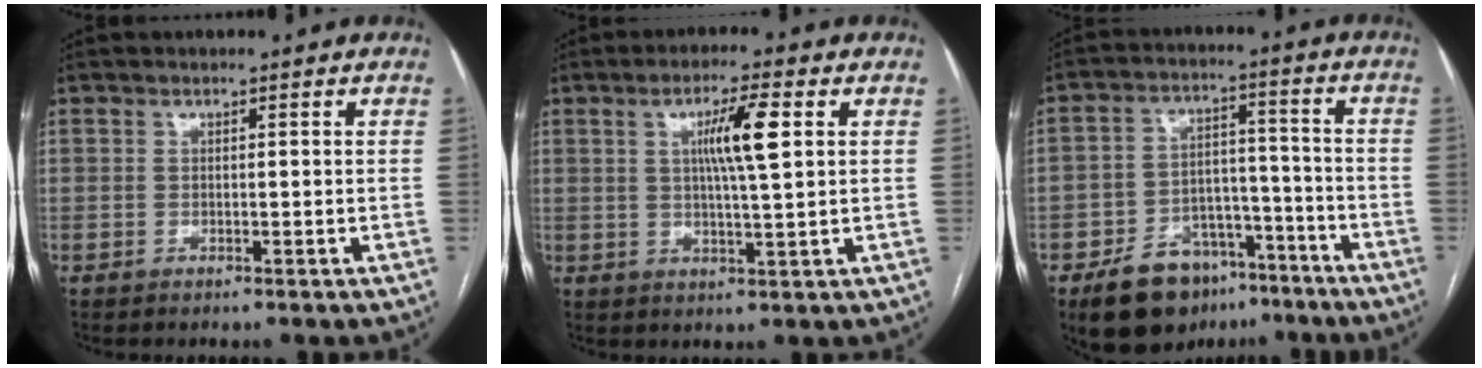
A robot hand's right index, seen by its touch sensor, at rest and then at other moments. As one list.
[{"total": 7.0, "force": [1.8, 0.1, 6.8], "torque": [-0.120, 0.003, 0.032]}, {"total": 12.5, "force": [-8.4, 7.3, 5.7], "torque": [-0.084, 0.027, -0.128]}]